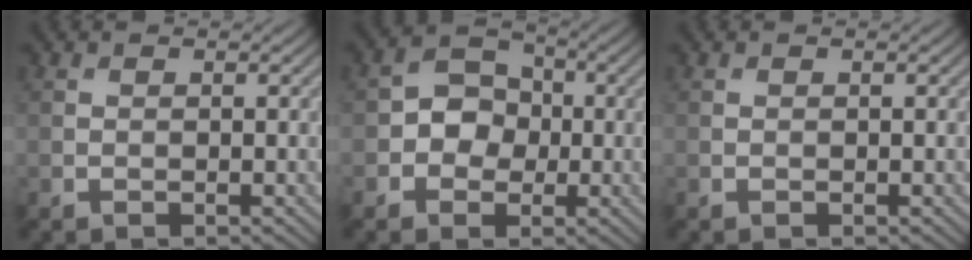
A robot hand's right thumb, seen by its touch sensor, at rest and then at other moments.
{"total": 4.8, "force": [-0.7, 4.1, 2.3], "torque": [-0.029, 0.006, -0.026]}
{"total": 0.0}